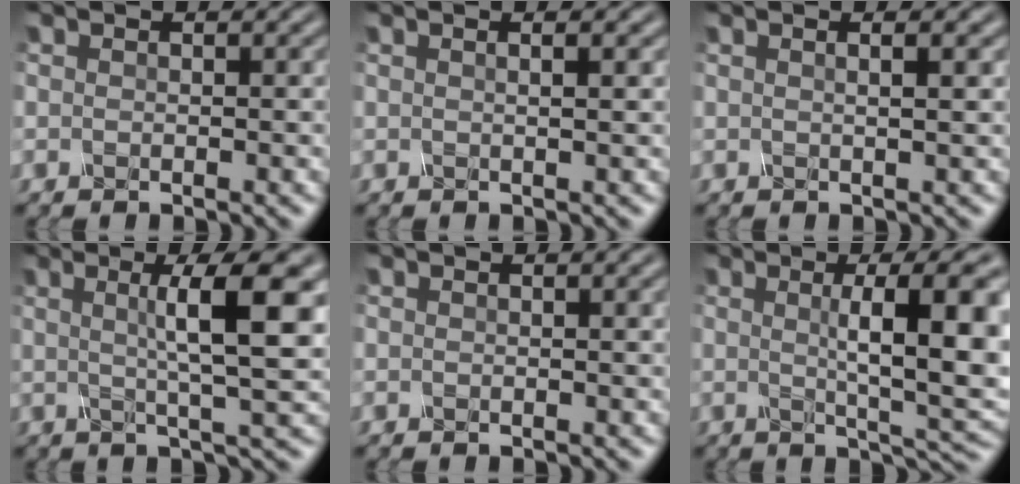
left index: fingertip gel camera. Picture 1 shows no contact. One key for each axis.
{"total": 1.7, "fx": 0.7, "fy": 0.7, "fz": 1.3, "tx": -0.001, "ty": 0.003, "tz": -0.005}
{"total": 2.5, "fx": 1.0, "fy": 1.2, "fz": 2.0, "tx": -0.005, "ty": 0.012, "tz": -0.010}
{"total": 7.5, "fx": 1.5, "fy": 1.4, "fz": 7.2, "tx": -0.083, "ty": 0.014, "tz": 0.023}
{"total": 0.6, "fx": 0.2, "fy": 0.1, "fz": 0.5, "tx": -0.002, "ty": 0.005, "tz": 0.004}
{"total": 9.9, "fx": 1.1, "fy": 2.3, "fz": 9.5, "tx": -0.113, "ty": 0.009, "tz": 0.020}